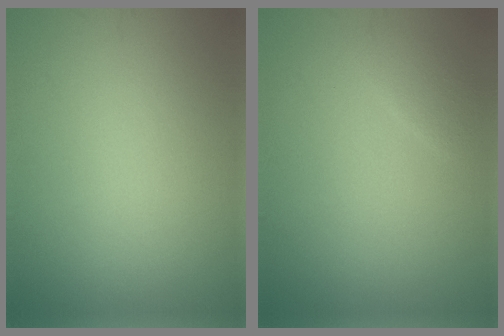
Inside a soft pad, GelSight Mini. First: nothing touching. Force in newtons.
{"total": 1.2, "press": 1.2, "slide": 0.1}